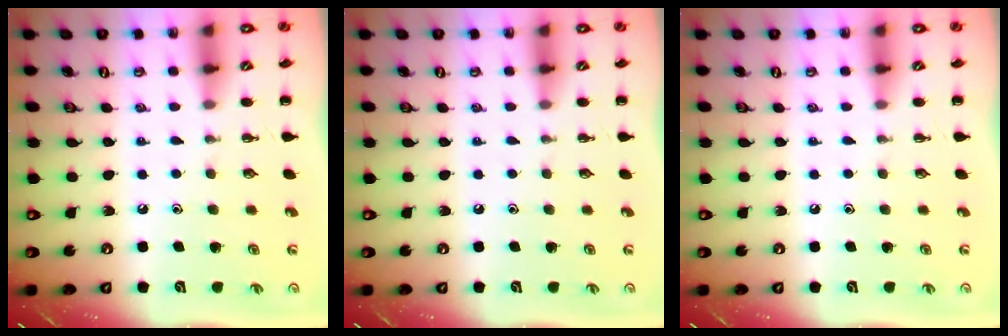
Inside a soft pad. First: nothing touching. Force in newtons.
{"total": 0.0}
{"total": 0.0}